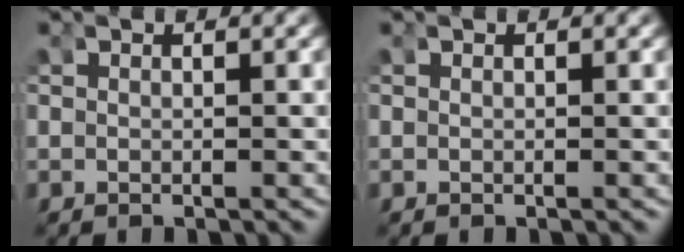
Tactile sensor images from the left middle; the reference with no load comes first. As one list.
[{"total": 0.0}]